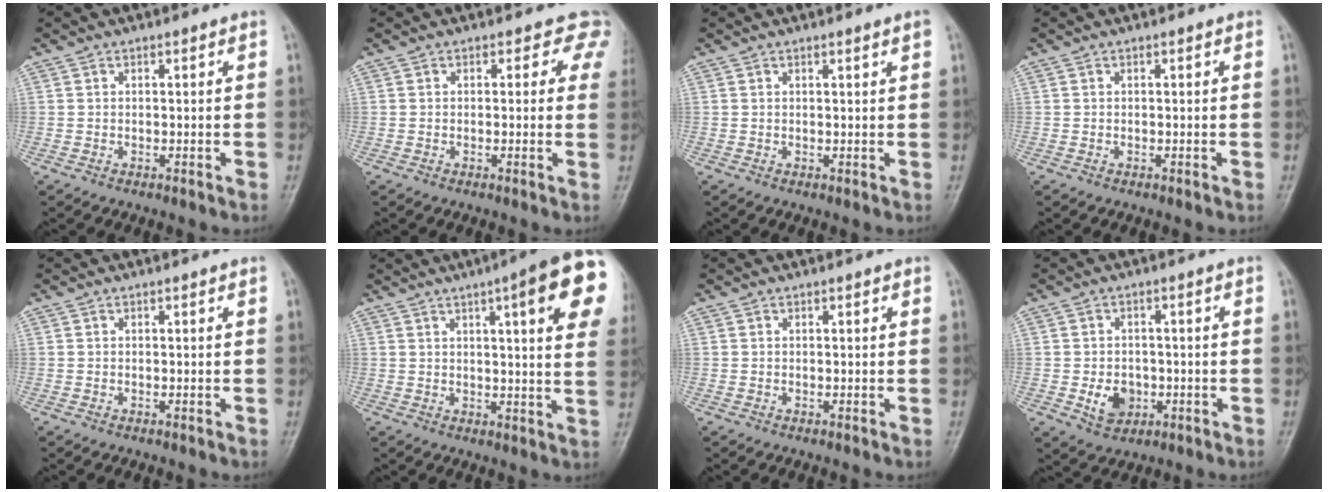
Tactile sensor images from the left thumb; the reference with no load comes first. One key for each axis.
{"total": 4.0, "fx": 2.3, "fy": 2.9, "fz": 1.5, "tx": 0.022, "ty": -0.007, "tz": -0.001}
{"total": 1.1, "fx": 0.7, "fy": 0.0, "fz": 0.9, "tx": -0.012, "ty": -0.002, "tz": 0.009}
{"total": 0.0}
{"total": 0.0}
{"total": 17.2, "fx": 6.8, "fy": 3.2, "fz": 15.5, "tx": -0.179, "ty": -0.013, "tz": 0.077}
{"total": 0.0}
{"total": 5.4, "fx": -1.5, "fy": 4.3, "fz": 3.0, "tx": -0.033, "ty": 0.003, "tz": -0.017}